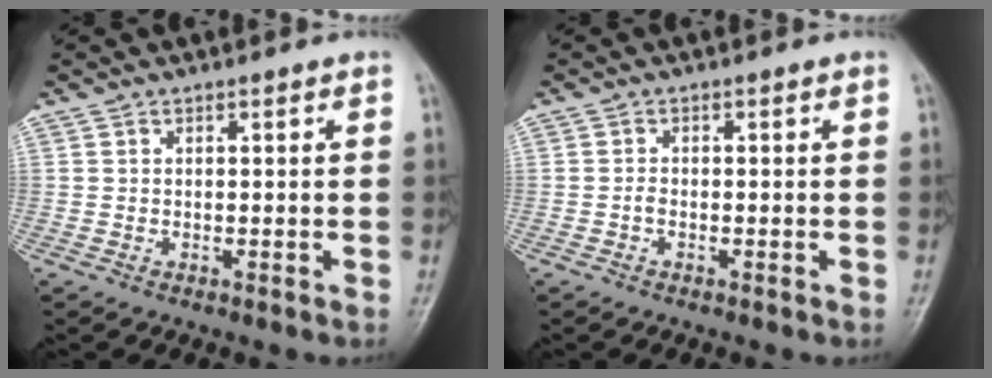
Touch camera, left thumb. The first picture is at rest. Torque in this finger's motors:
{"motor_torque": [-0.14, 0.11, 0.06, 0.20, 0.00]}